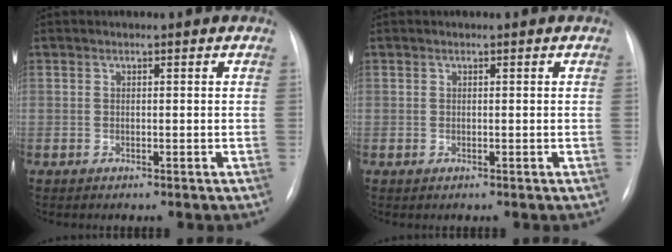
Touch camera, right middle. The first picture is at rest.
{"total": 0.0}